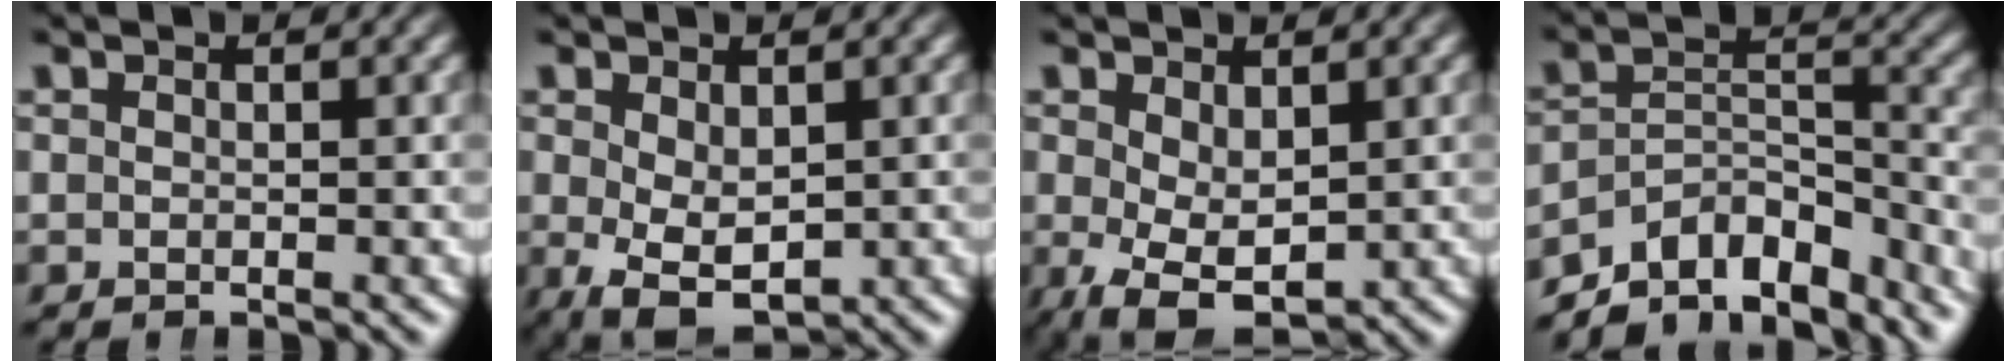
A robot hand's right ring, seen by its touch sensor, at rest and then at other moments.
{"total": 6.6, "force": [-3.5, 3.8, 4.2], "torque": [-0.091, -0.060, -0.023]}
{"total": 6.2, "force": [-3.2, 3.2, 4.2], "torque": [-0.083, -0.053, -0.023]}
{"total": 12.2, "force": [-8.5, 6.3, 6.0], "torque": [-0.091, -0.045, -0.123]}